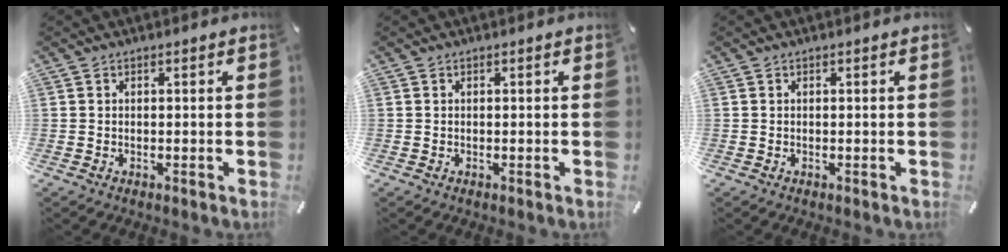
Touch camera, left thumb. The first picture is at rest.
{"total": 0.0}
{"total": 0.0}